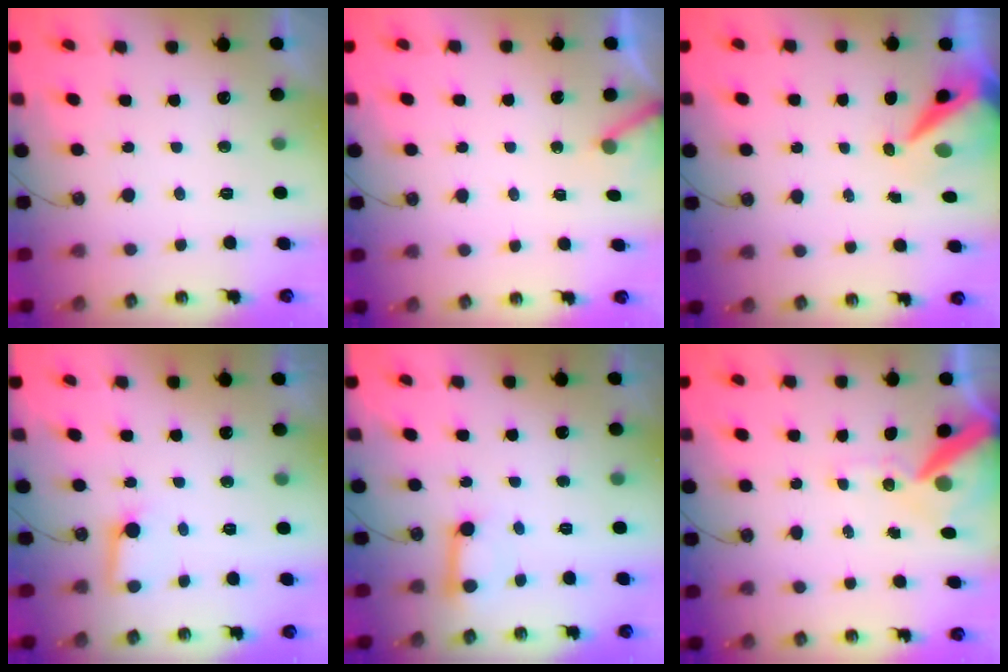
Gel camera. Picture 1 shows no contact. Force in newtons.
{"total": 3.7, "press": 3.7, "slide": 0.3}
{"total": 8.6, "press": 8.5, "slide": 1.0}
{"total": 3.0, "press": 3.0, "slide": 0.2}
{"total": 7.4, "press": 7.3, "slide": 0.7}
{"total": 12.8, "press": 12.6, "slide": 1.7}